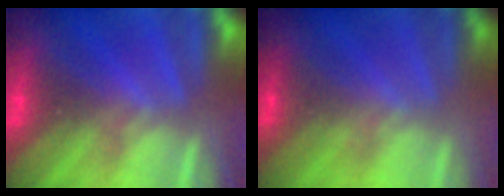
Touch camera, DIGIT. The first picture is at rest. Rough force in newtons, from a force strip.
{"total": 1.5}